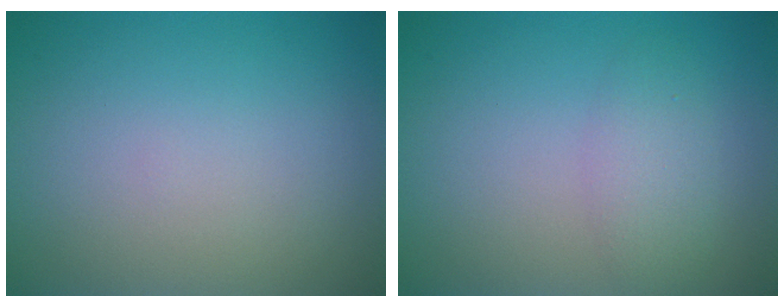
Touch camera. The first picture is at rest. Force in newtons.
{"total": 2.2, "press": 2.2, "slide": 0.1}